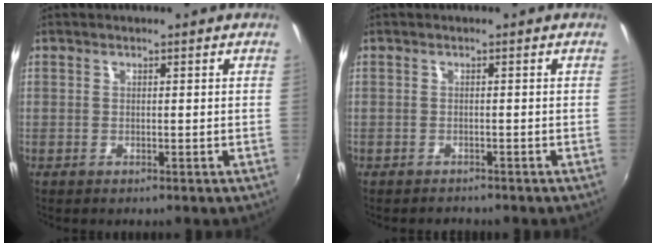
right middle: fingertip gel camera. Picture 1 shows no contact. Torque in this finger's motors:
{"motor_torque": [-0.44, -0.07, -0.04, -0.02]}